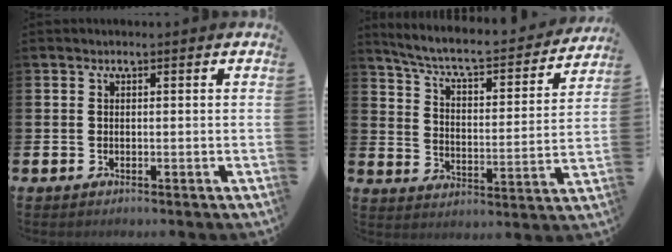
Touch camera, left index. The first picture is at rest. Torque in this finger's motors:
{"motor_torque": [0.89, -1.25, 0.60, 0.12]}